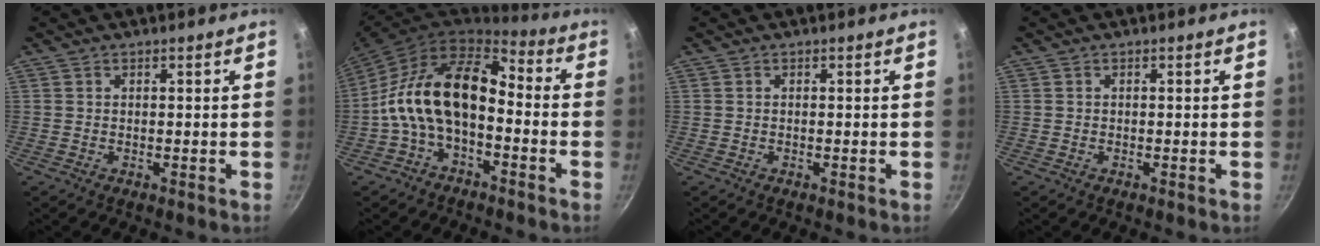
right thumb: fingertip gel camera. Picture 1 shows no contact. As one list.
[{"total": 15.1, "force": [-2.8, 8.9, 11.8], "torque": [-0.196, 0.052, -0.066]}, {"total": 0.0}, {"total": 0.0}]